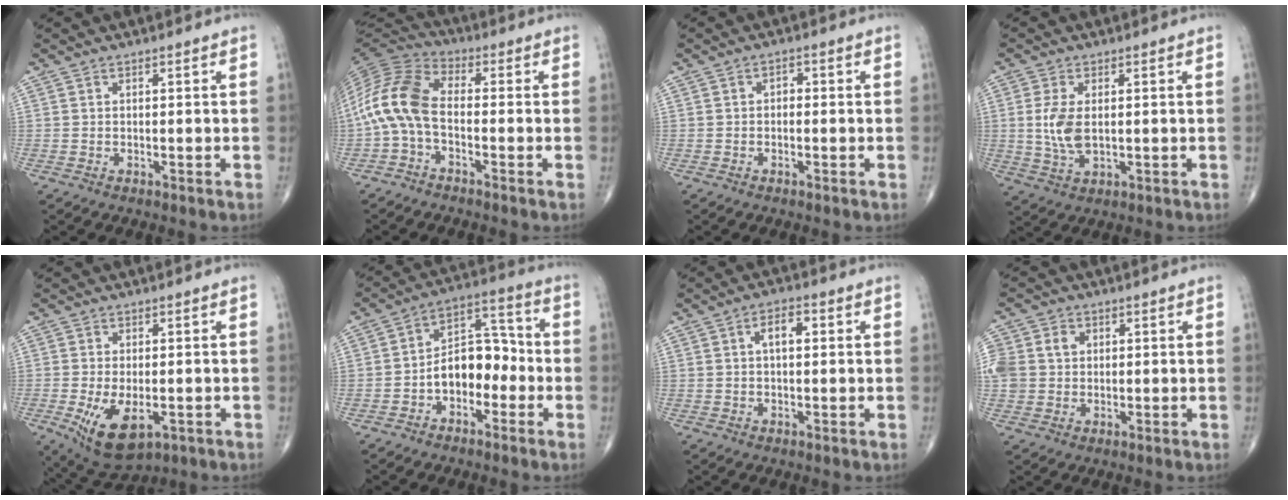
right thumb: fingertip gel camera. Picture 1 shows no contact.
{"total": 11.6, "force": [-2.0, 6.3, 9.6], "torque": [-0.198, 0.036, -0.053]}
{"total": 1.4, "force": [-0.2, 1.0, 0.9], "torque": [-0.002, 0.008, -0.009]}
{"total": 6.3, "force": [0.5, 3.3, 5.4], "torque": [-0.118, -0.007, 0.012]}
{"total": 9.7, "force": [-3.0, 5.0, 7.8], "torque": [-0.128, -0.011, -0.036]}
{"total": 10.6, "force": [-2.8, 6.9, 7.6], "torque": [-0.090, 0.048, -0.059]}
{"total": 4.2, "force": [0.9, 2.1, 3.6], "torque": [-0.051, 0.011, 0.011]}
{"total": 11.2, "force": [2.1, 9.7, 5.3], "torque": [-0.141, 0.021, 0.044]}